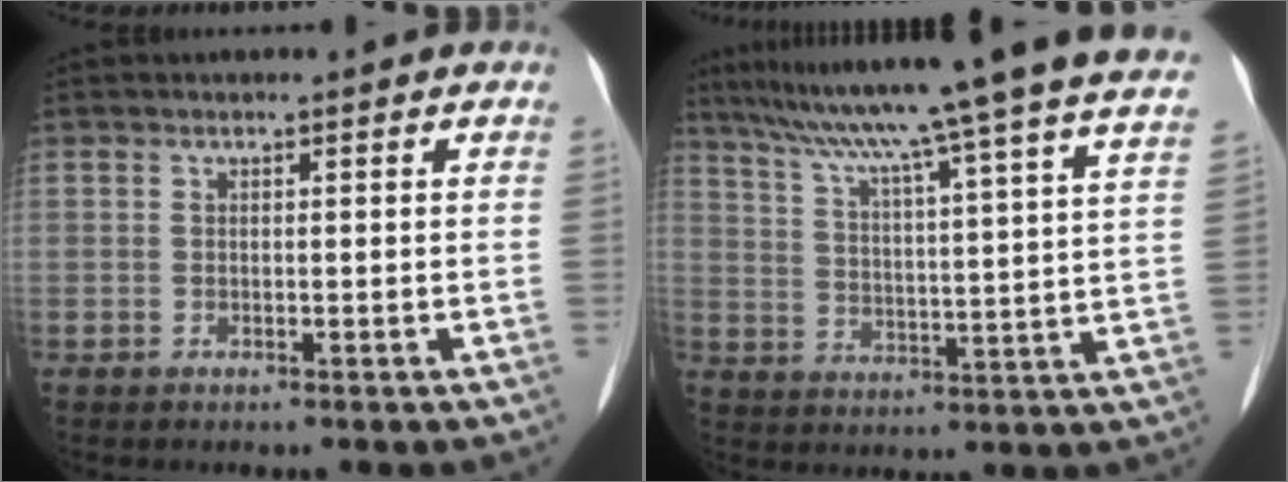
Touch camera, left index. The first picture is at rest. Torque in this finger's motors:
{"motor_torque": [-0.51, -1.06, 0.20, 0.00]}